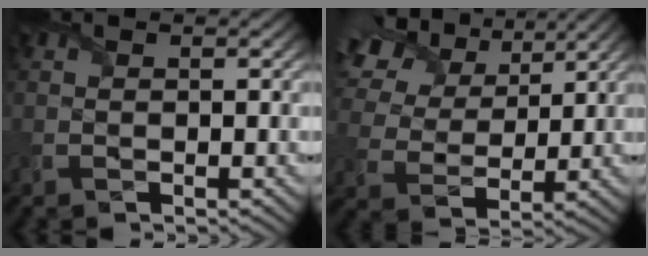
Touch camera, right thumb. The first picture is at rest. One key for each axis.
{"total": 13.1, "fx": 7.4, "fy": 7.8, "fz": 7.4, "tx": -0.218, "ty": 0.036, "tz": 0.124}